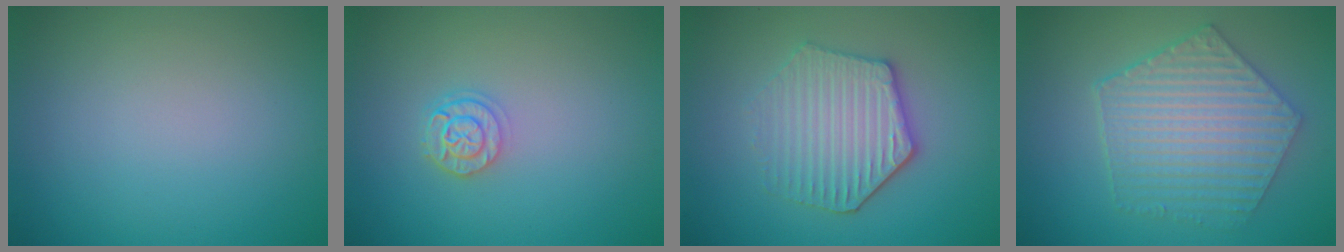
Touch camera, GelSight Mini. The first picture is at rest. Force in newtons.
{"total": 2.4, "press": 2.0, "slide": 1.3}
{"total": 4.4, "press": 4.0, "slide": 1.8}
{"total": 6.1, "press": 4.9, "slide": 3.6}